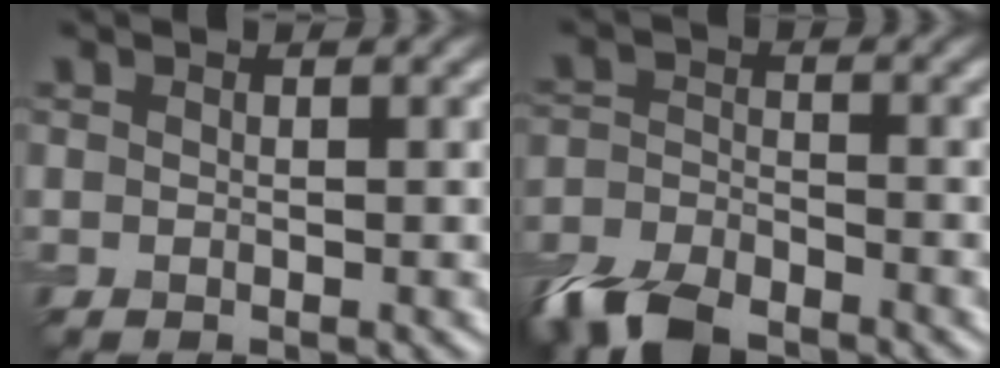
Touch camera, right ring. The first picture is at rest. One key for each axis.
{"total": 7.4, "fx": -5.7, "fy": 2.9, "fz": 3.7, "tx": -0.080, "ty": -0.016, "tz": -0.120}